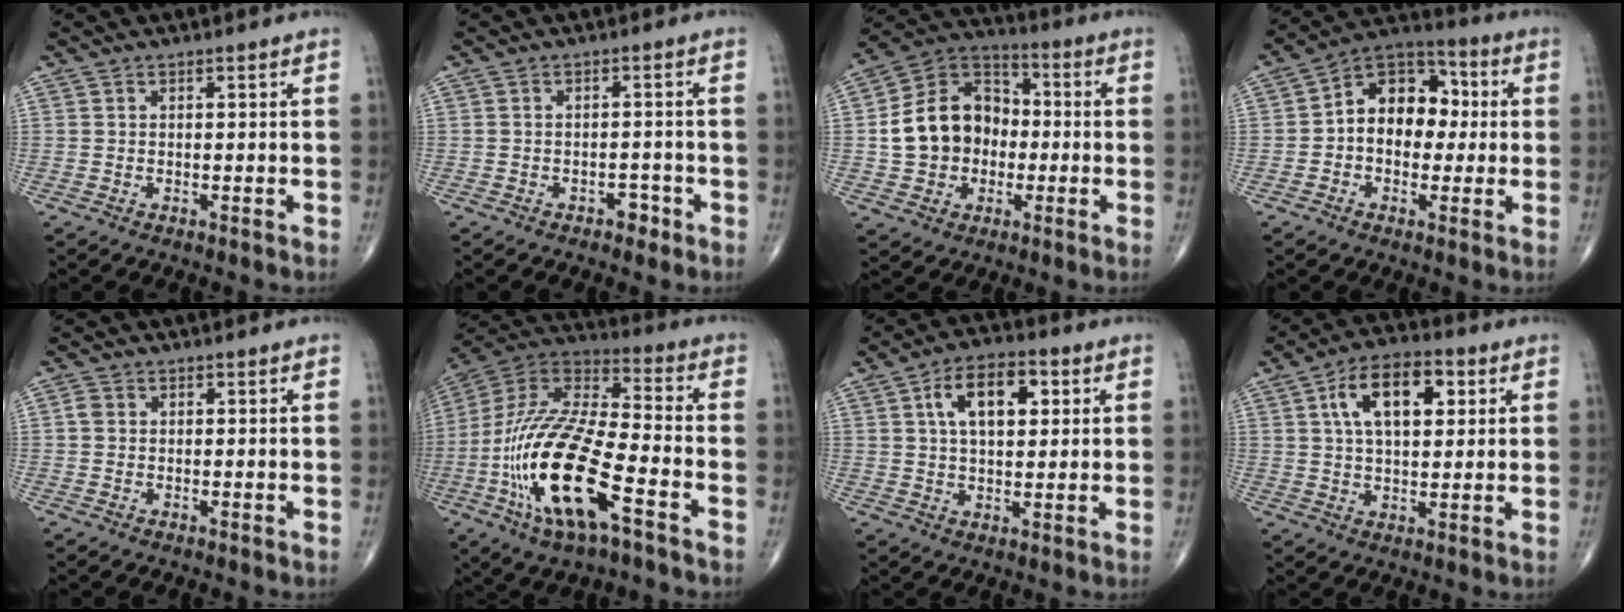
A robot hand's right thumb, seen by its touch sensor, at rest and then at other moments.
{"total": 2.4, "force": [-1.5, 1.4, 1.1], "torque": [-0.005, 0.010, -0.020]}
{"total": 15.3, "force": [-1.2, 12.4, 8.9], "torque": [-0.122, 0.036, -0.026]}
{"total": 13.3, "force": [0.7, 9.5, 9.3], "torque": [-0.099, 0.036, -0.003]}
{"total": 1.4, "force": [0.1, 1.2, 0.7], "torque": [-0.012, 0.004, 0.002]}
{"total": 23.5, "force": [-8.8, 7.9, 20.4], "torque": [-0.445, 0.022, -0.160]}
{"total": 11.1, "force": [3.3, 6.0, 8.7], "torque": [-0.124, 0.008, 0.048]}
{"total": 12.8, "force": [4.0, 6.8, 10.1], "torque": [-0.151, 0.007, 0.061]}